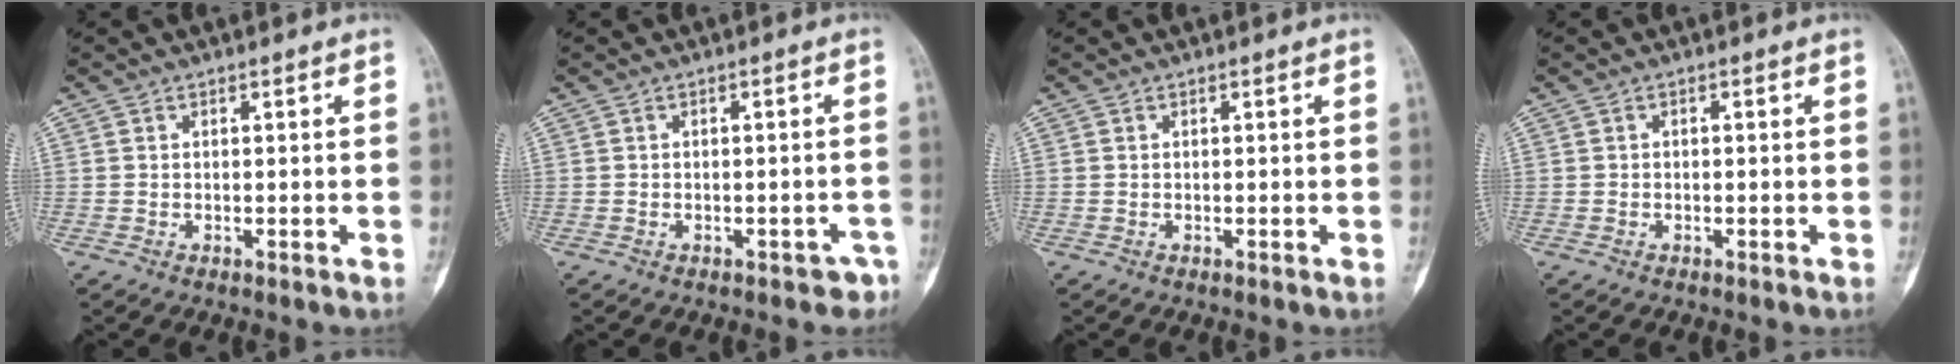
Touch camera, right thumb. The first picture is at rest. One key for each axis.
{"total": 3.2, "fx": -2.3, "fy": 1.8, "fz": 1.4, "tx": -0.003, "ty": 0.019, "tz": -0.023}
{"total": 0.0}
{"total": 0.0}